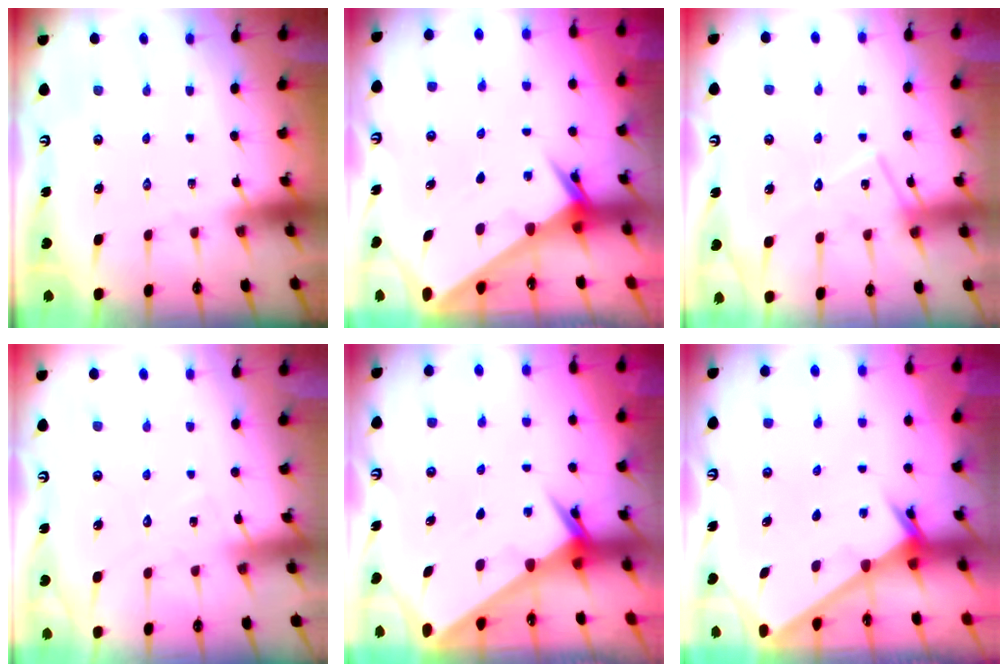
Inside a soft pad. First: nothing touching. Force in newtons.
{"total": 2.6, "press": 2.6, "slide": 0.2}
{"total": 13.4, "press": 13.4, "slide": 0.8}
{"total": 7.5, "press": 7.5, "slide": 0.4}
{"total": 2.6, "press": 2.6, "slide": 0.2}
{"total": 2.4, "press": 2.4, "slide": 0.2}